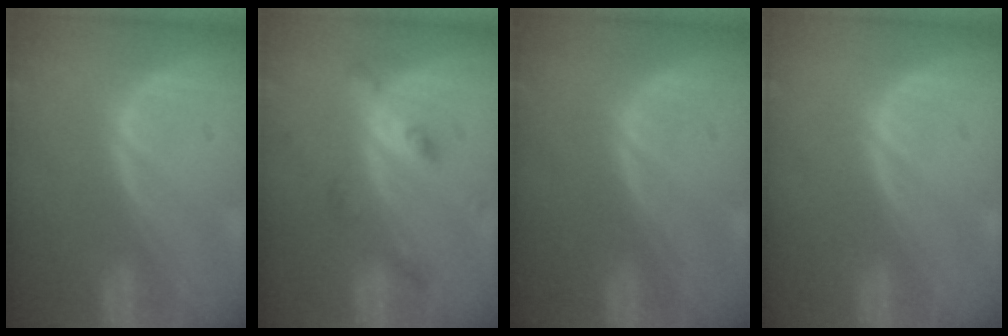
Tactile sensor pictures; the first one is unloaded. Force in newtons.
{"total": 4.3, "press": 3.9, "slide": 1.8}
{"total": 0.0}
{"total": 0.0}